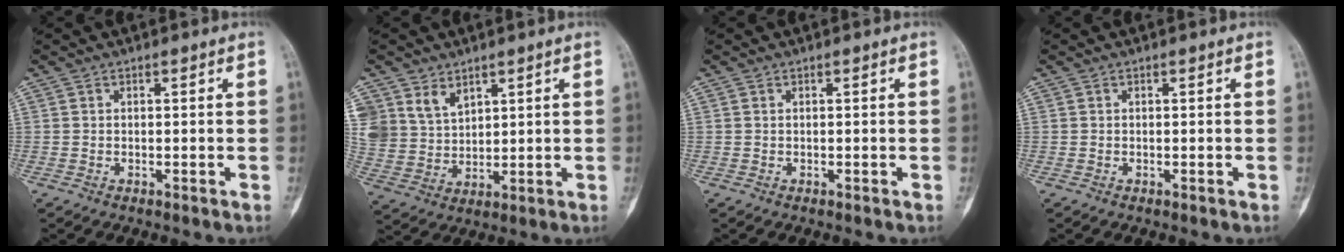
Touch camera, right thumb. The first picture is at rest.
{"total": 9.5, "force": [5.6, 7.0, 3.4], "torque": [-0.049, -0.021, 0.124]}
{"total": 0.0}
{"total": 0.0}